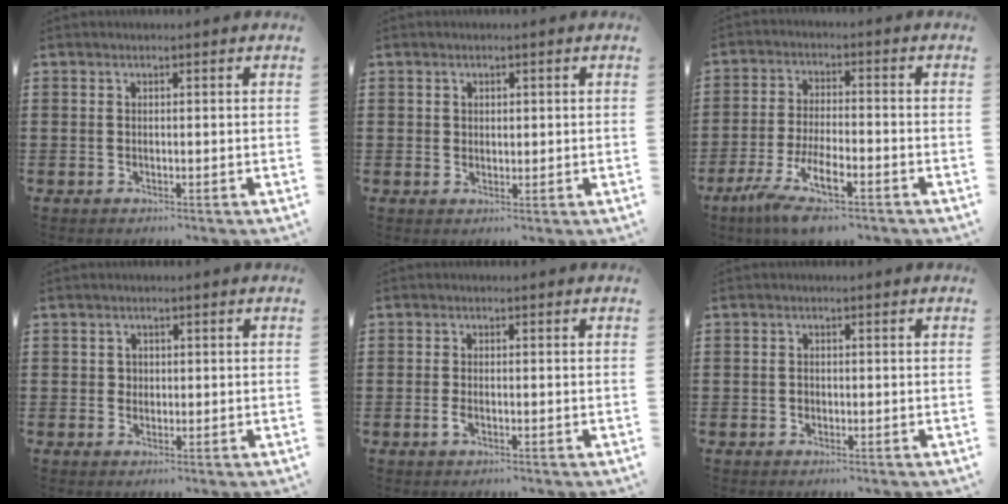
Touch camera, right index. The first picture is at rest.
{"total": 1.3, "force": [0.7, 1.1, 0.2], "torque": [-0.007, 0.007, 0.014]}
{"total": 7.7, "force": [-4.8, 1.8, 5.8], "torque": [-0.127, -0.006, -0.091]}
{"total": 1.3, "force": [0.3, 1.2, 0.3], "torque": [-0.010, 0.008, 0.005]}
{"total": 1.4, "force": [-0.5, 0.6, 1.1], "torque": [-0.030, -0.002, -0.012]}
{"total": 0.7, "force": [-0.3, 0.6, 0.3], "torque": [-0.007, 0.002, -0.006]}